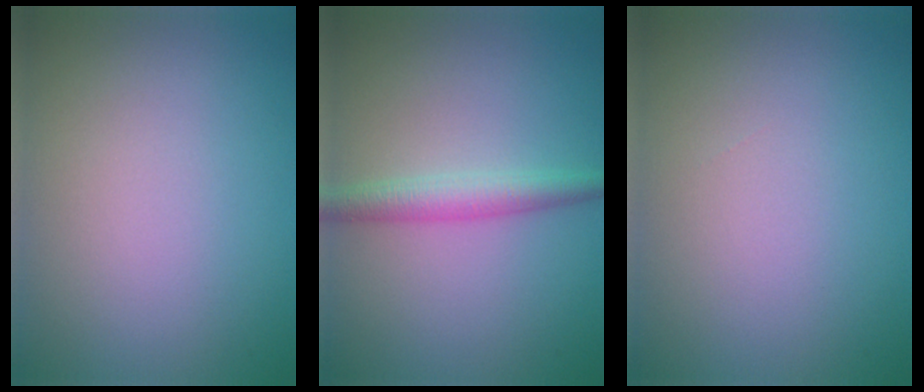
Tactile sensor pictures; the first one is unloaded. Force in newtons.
{"total": 2.7, "press": 2.7, "slide": 0.1}
{"total": 0.0}